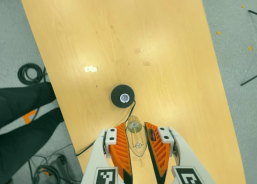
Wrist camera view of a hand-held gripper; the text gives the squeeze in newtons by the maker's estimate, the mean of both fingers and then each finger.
{"total": 13.8, "left": 15.1, "right": 12.5}